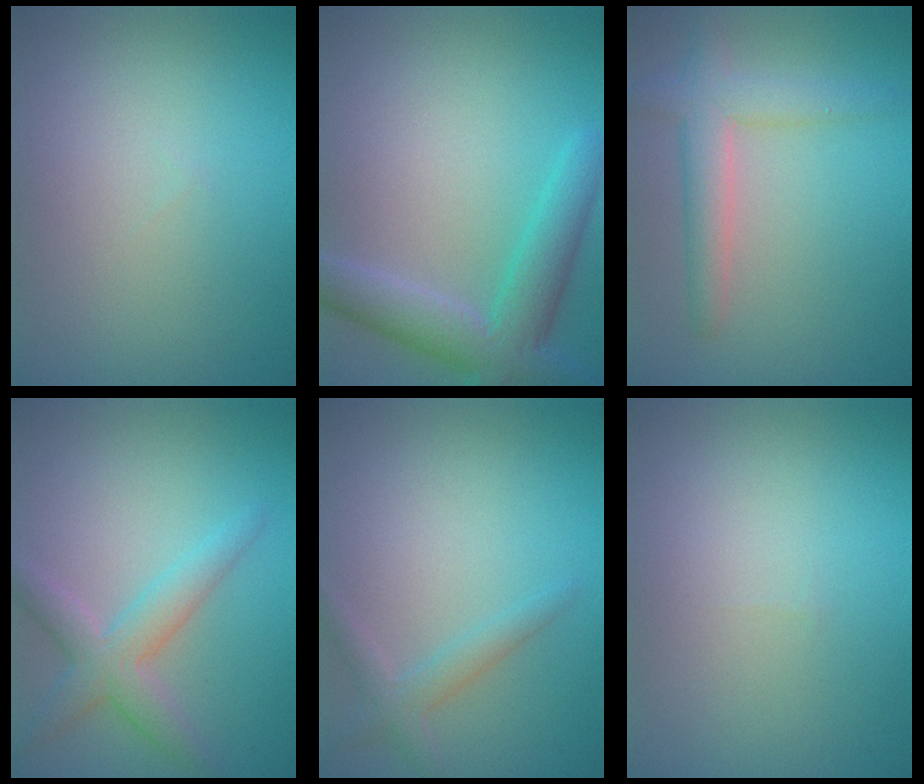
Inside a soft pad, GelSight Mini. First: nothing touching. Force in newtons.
{"total": 5.8, "press": 5.8, "slide": 0.3}
{"total": 4.0, "press": 4.0, "slide": 0.3}
{"total": 3.8, "press": 3.8, "slide": 0.1}
{"total": 2.0, "press": 2.0, "slide": 0.1}
{"total": 0.0}